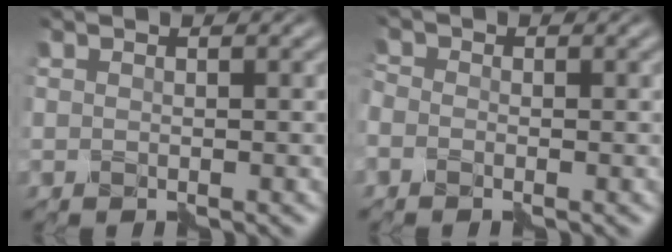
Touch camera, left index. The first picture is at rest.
{"total": 2.1, "force": [-1.1, 1.6, 0.6], "torque": [-0.009, 0.003, -0.021]}